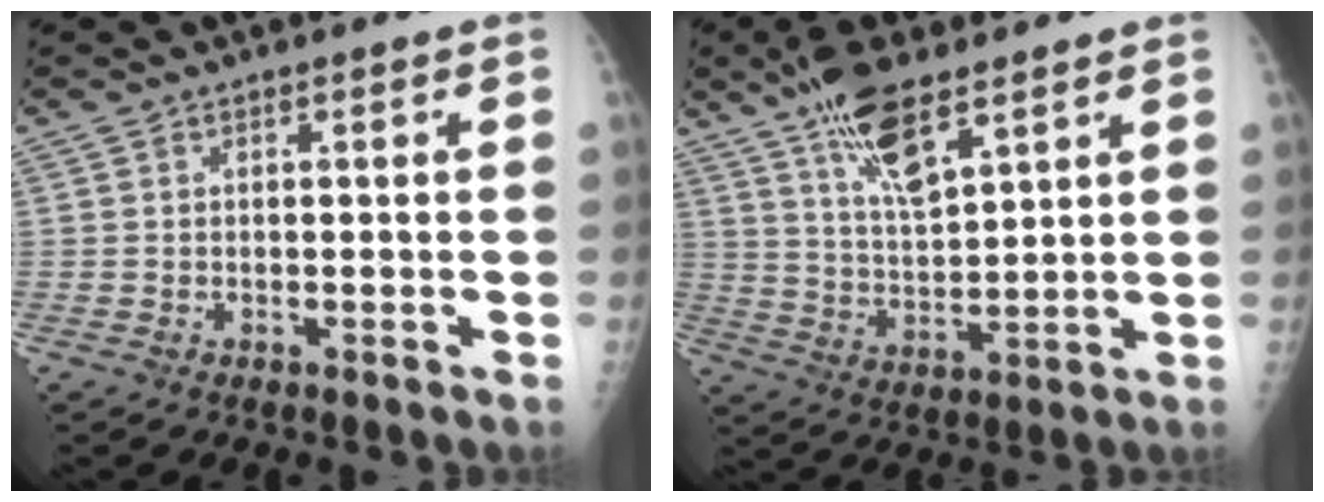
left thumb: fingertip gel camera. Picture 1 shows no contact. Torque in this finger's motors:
{"motor_torque": [0.71, 0.01, 1.06, -0.67, 0.11]}